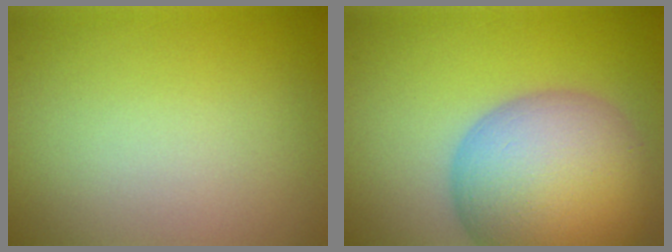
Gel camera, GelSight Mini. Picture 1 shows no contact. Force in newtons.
{"total": 13.0, "press": 13.0, "slide": 0.7}